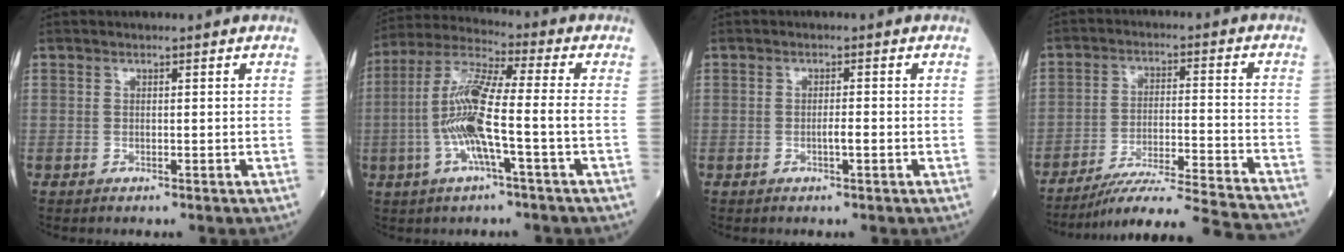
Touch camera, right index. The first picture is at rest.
{"total": 12.3, "force": [-2.2, 0.7, 12.1], "torque": [-0.250, 0.009, -0.051]}
{"total": 1.4, "force": [-0.6, 0.0, 1.3], "torque": [-0.024, 0.000, -0.012]}
{"total": 21.6, "force": [-20.2, -1.2, 7.7], "torque": [-0.086, -0.028, -0.289]}